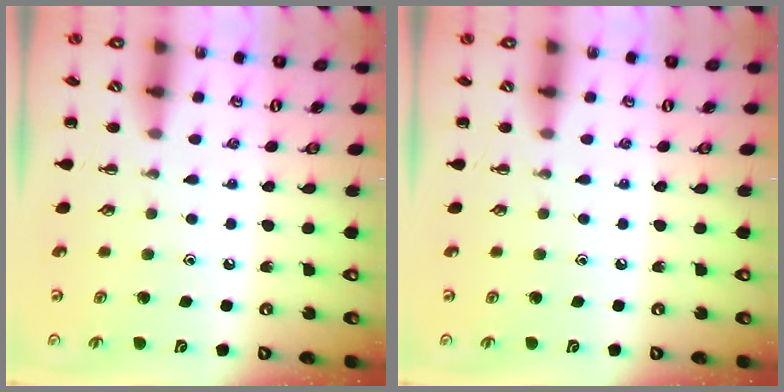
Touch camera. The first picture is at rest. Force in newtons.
{"total": 0.0}